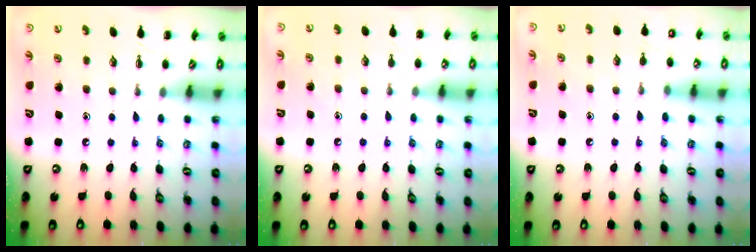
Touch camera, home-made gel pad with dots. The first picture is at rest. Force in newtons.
{"total": 4.8, "press": 4.5, "slide": 1.6}
{"total": 6.7, "press": 6.4, "slide": 2.3}